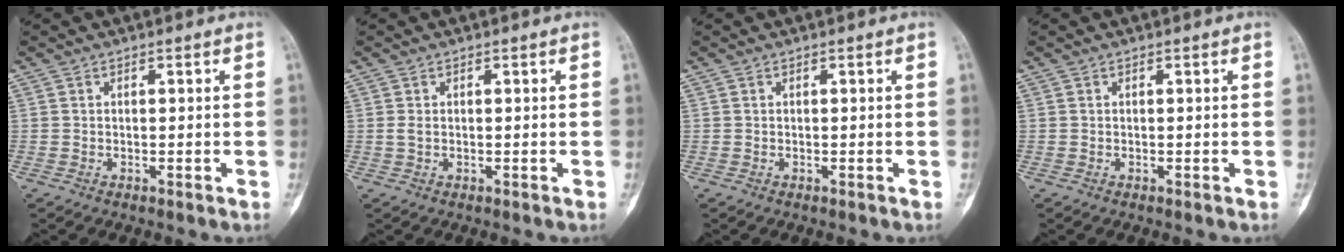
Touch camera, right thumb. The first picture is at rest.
{"total": 1.0, "force": [0.1, 0.6, 0.8], "torque": [-0.023, 0.002, 0.004]}
{"total": 0.0}
{"total": 0.0}